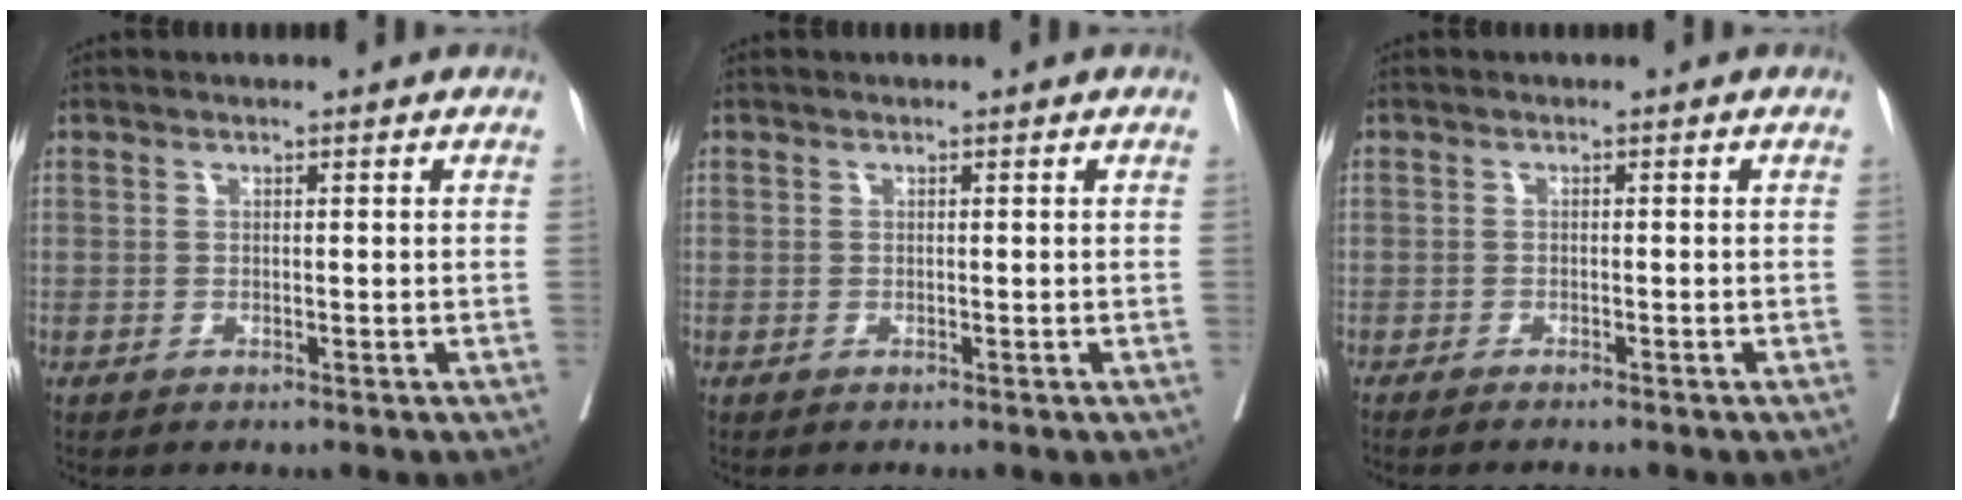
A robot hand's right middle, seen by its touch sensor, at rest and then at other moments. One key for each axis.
{"total": 0.0}
{"total": 4.0, "fx": -3.5, "fy": 0.2, "fz": 2.0, "tx": -0.023, "ty": -0.004, "tz": -0.046}